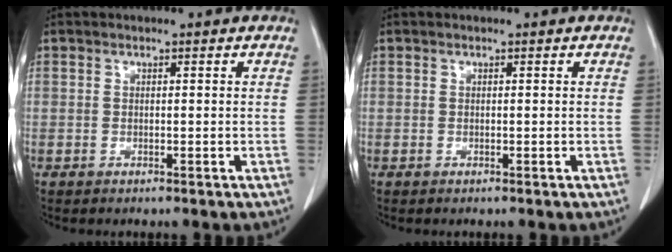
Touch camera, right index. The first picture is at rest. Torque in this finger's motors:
{"motor_torque": [0.00, 0.00, 0.00, -0.01]}